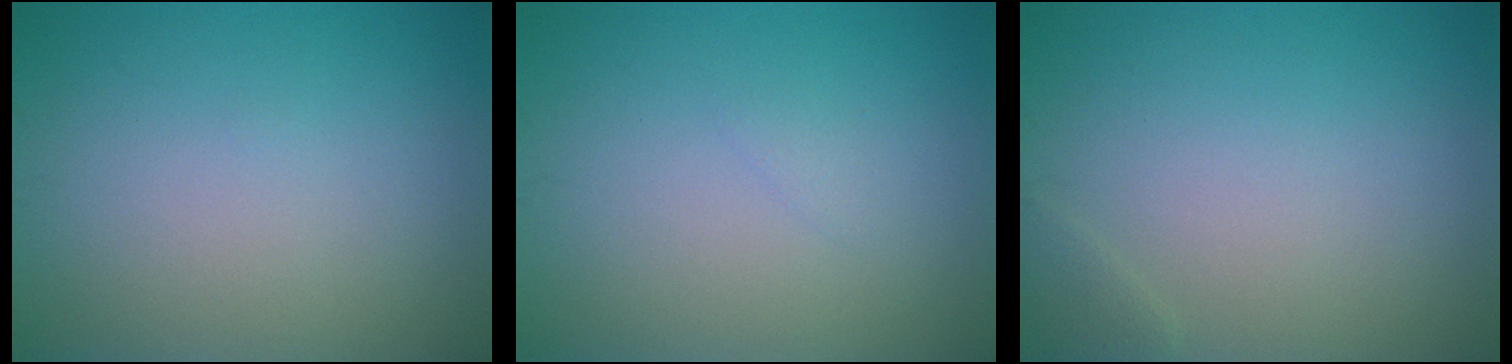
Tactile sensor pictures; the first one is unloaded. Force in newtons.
{"total": 0.5, "press": 0.5, "slide": 0.1}
{"total": 0.8, "press": 0.8, "slide": 0.1}